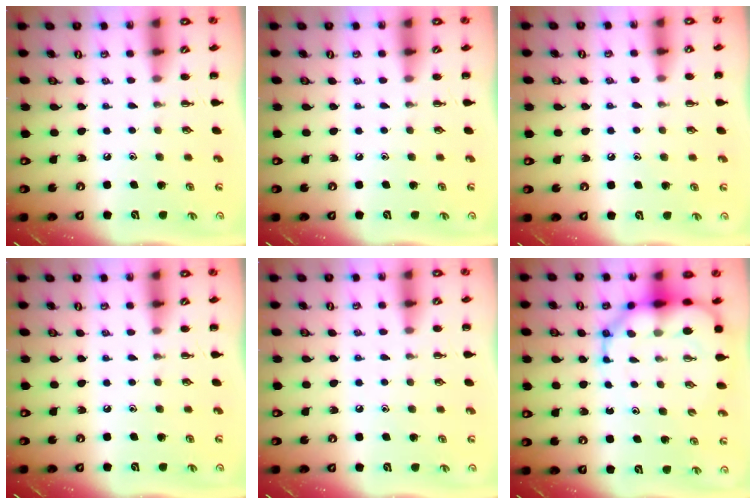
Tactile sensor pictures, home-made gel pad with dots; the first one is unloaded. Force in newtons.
{"total": 0.0}
{"total": 6.5, "press": 6.2, "slide": 2.0}
{"total": 0.0}
{"total": 5.2, "press": 4.9, "slide": 1.6}
{"total": 12.5, "press": 12.0, "slide": 3.5}